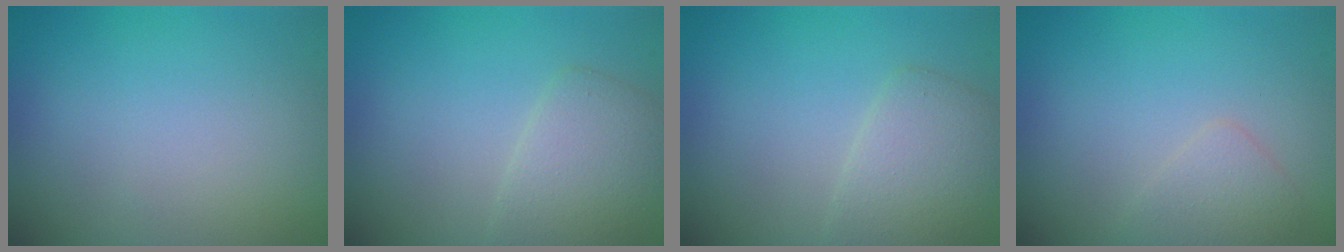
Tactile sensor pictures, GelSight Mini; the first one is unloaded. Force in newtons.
{"total": 3.2, "press": 3.2, "slide": 0.2}
{"total": 3.2, "press": 3.2, "slide": 0.2}
{"total": 1.5, "press": 1.5, "slide": 0.1}